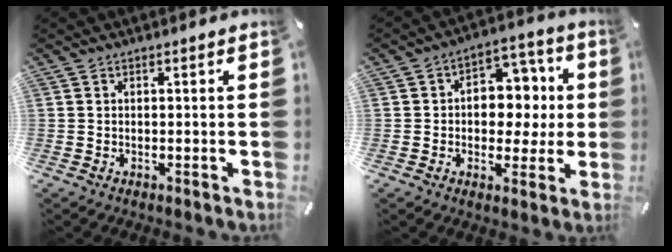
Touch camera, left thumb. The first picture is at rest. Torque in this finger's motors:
{"motor_torque": [1.74, 1.68, 0.72, -0.38, 0.07]}